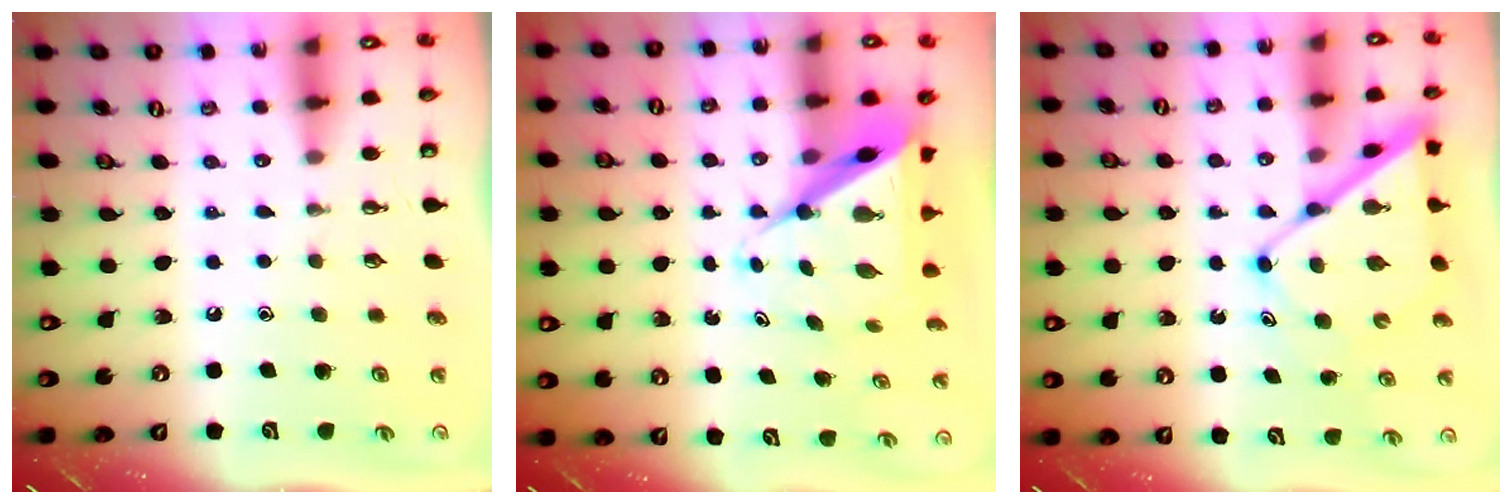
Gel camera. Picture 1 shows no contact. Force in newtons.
{"total": 10.0, "press": 9.9, "slide": 0.9}
{"total": 11.8, "press": 11.7, "slide": 1.1}